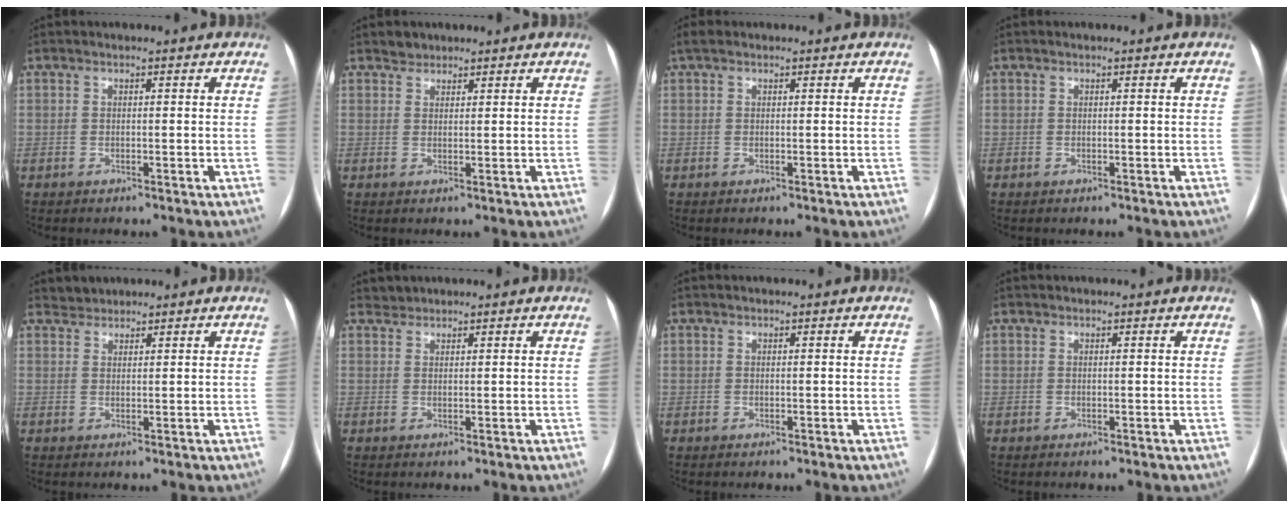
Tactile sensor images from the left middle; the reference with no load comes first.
{"total": 1.7, "force": [1.4, 0.9, -0.1], "torque": [0.004, 0.003, 0.020]}
{"total": 1.3, "force": [0.9, 0.7, 0.7], "torque": [-0.019, 0.024, 0.018]}
{"total": 0.0}
{"total": 1.8, "force": [1.6, 0.6, -0.5], "torque": [0.006, 0.010, 0.029]}
{"total": 1.2, "force": [1.1, 0.4, -0.4], "torque": [0.004, 0.006, 0.019]}
{"total": 0.0}
{"total": 0.0}